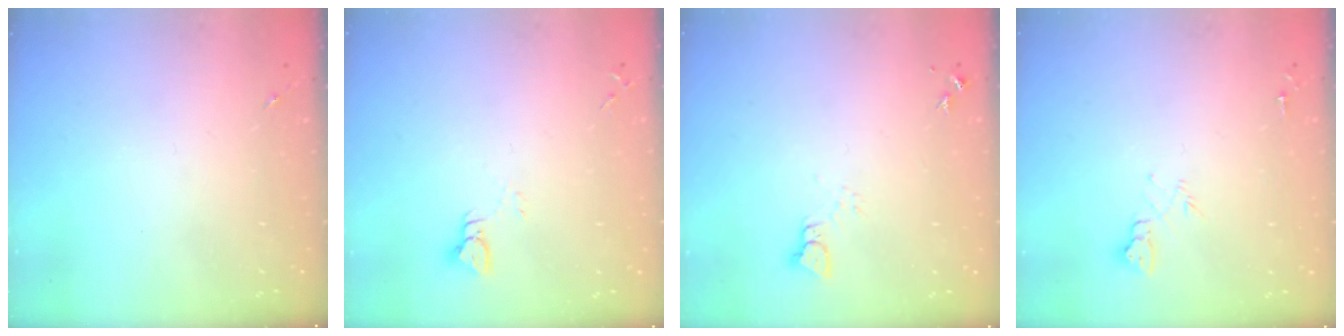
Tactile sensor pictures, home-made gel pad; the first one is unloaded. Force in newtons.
{"total": 2.9, "press": 2.9, "slide": 0.2}
{"total": 2.5, "press": 2.5, "slide": 0.1}
{"total": 7.1, "press": 7.1, "slide": 0.8}